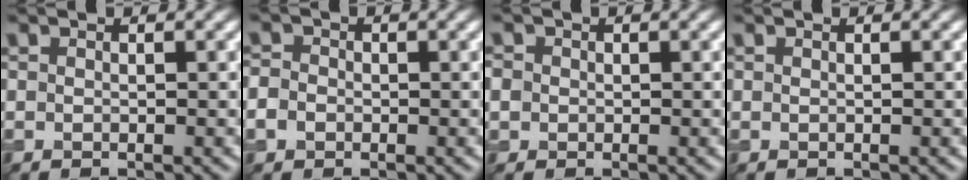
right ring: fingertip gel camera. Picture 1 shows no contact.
{"total": 2.2, "force": [-0.6, 1.9, 0.9], "torque": [-0.010, 0.001, -0.015]}
{"total": 1.8, "force": [0.1, 1.7, 0.5], "torque": [-0.010, 0.003, -0.002]}
{"total": 0.0}